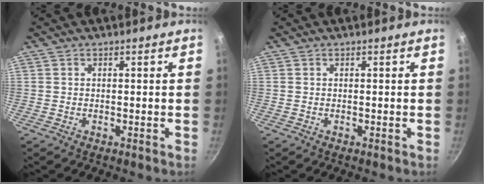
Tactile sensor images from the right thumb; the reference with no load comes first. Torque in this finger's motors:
{"motor_torque": [0.00, 0.00, 0.00, 0.00, 0.00]}